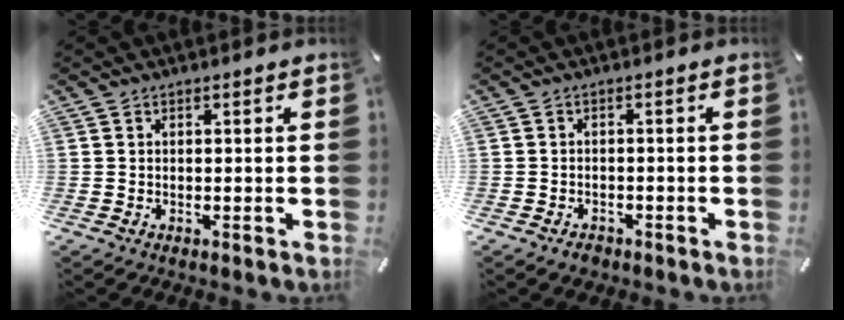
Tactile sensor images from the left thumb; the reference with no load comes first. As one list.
[{"total": 1.9, "force": [-1.4, 1.1, 0.6], "torque": [-0.012, 0.009, -0.031]}]